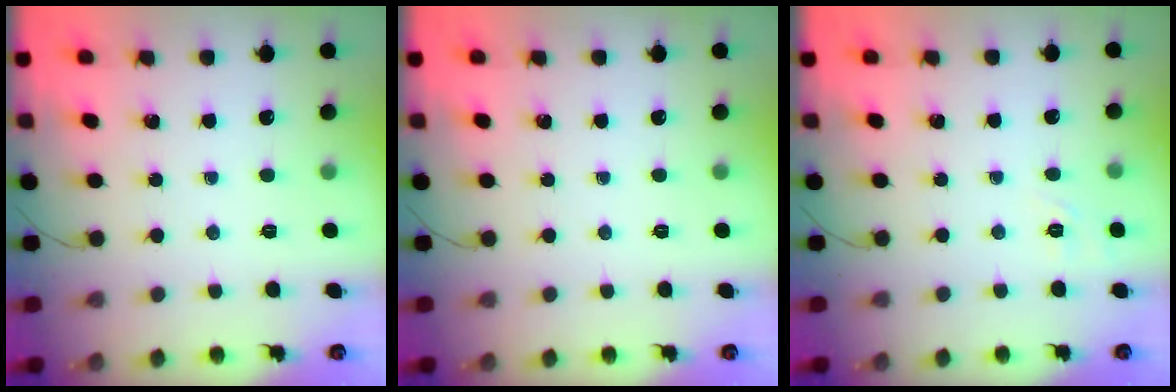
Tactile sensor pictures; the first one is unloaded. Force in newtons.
{"total": 0.0}
{"total": 1.8, "press": 0.3, "slide": 1.8}